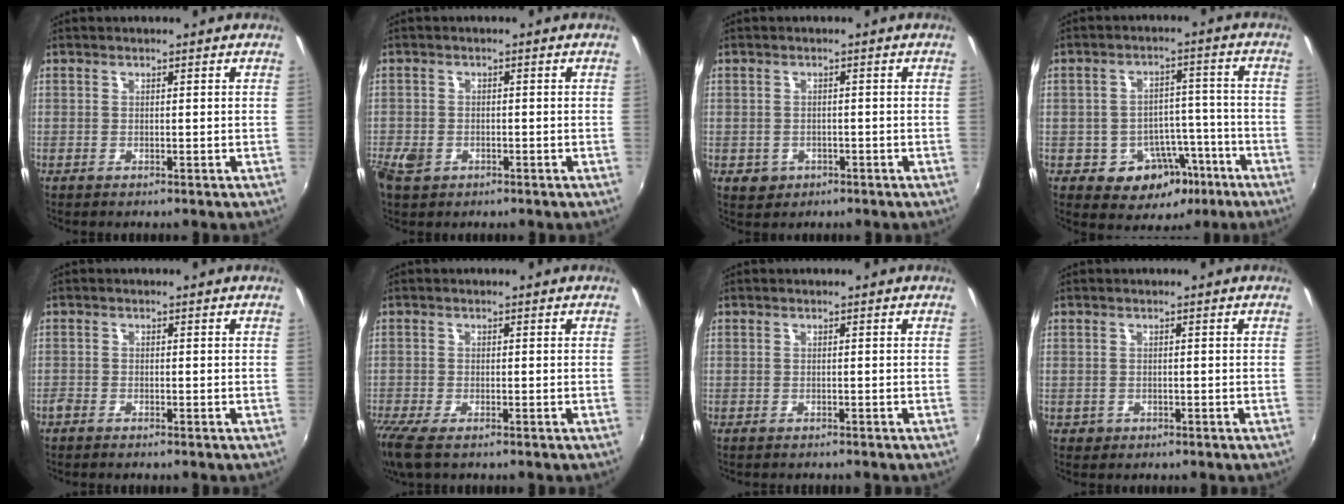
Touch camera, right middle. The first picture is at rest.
{"total": 4.2, "force": [-2.4, 2.8, 2.1], "torque": [-0.051, -0.007, -0.045]}
{"total": 3.2, "force": [-1.2, 2.8, 1.0], "torque": [-0.027, -0.004, -0.012]}
{"total": 9.5, "force": [-4.8, 7.2, 3.8], "torque": [-0.063, 0.030, -0.046]}
{"total": 1.4, "force": [-1.3, 0.4, 0.4], "torque": [-0.013, -0.005, -0.028]}
{"total": 6.0, "force": [-4.3, 1.5, 3.9], "torque": [-0.095, -0.031, -0.083]}
{"total": 0.9, "force": [-0.9, 0.1, 0.2], "torque": [-0.006, -0.007, -0.014]}
{"total": 1.3, "force": [-0.5, 1.2, 0.3], "torque": [-0.009, -0.004, -0.005]}